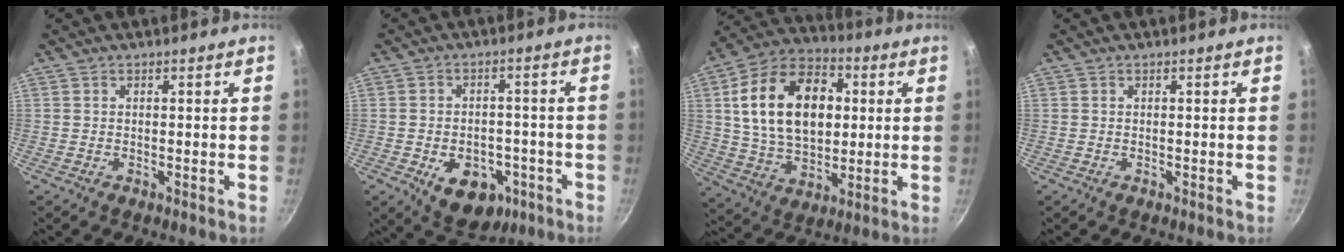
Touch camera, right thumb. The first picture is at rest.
{"total": 11.5, "force": [-4.5, 8.0, 6.9], "torque": [-0.064, 0.019, -0.049]}
{"total": 21.9, "force": [4.0, 14.4, 16.0], "torque": [-0.249, 0.010, 0.063]}
{"total": 0.0}